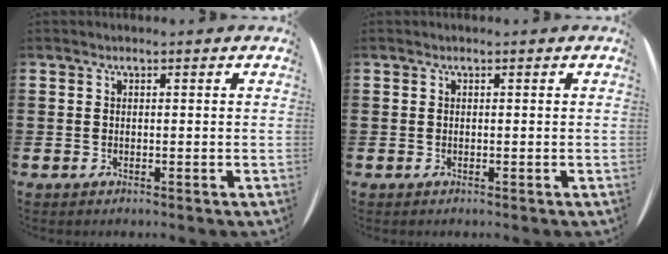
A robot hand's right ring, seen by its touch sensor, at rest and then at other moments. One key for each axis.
{"total": 0.0}